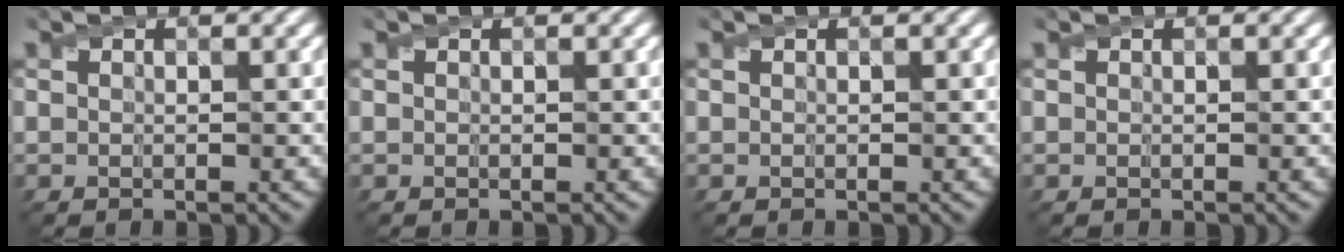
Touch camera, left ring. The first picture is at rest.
{"total": 0.0}
{"total": 0.0}
{"total": 0.0}